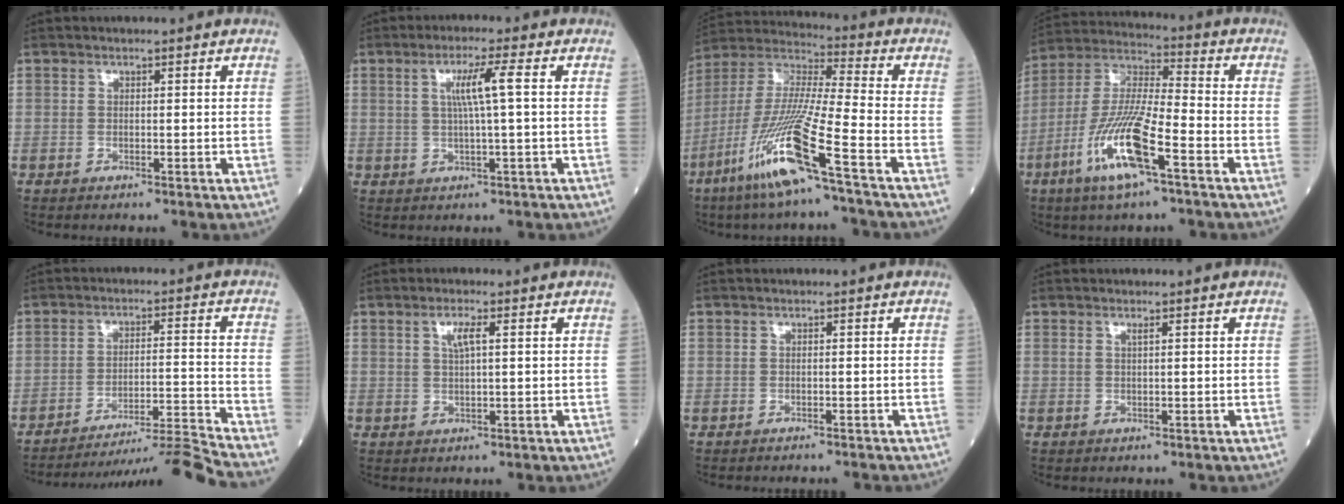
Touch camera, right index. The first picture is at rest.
{"total": 5.0, "force": [0.9, -0.7, 4.9], "torque": [-0.092, 0.004, 0.019]}
{"total": 15.9, "force": [-8.1, -0.6, 13.7], "torque": [-0.290, -0.028, -0.161]}
{"total": 13.7, "force": [-6.2, 1.8, 12.1], "torque": [-0.252, -0.011, -0.121]}
{"total": 12.7, "force": [-11.7, -4.6, 1.8], "torque": [-0.015, 0.007, -0.184]}
{"total": 2.6, "force": [1.0, 0.4, 2.3], "torque": [-0.048, 0.003, 0.018]}
{"total": 2.4, "force": [-2.2, 0.9, 0.3], "torque": [-0.004, -0.001, -0.030]}
{"total": 0.5, "force": [0.3, -0.1, 0.4], "torque": [-0.014, 0.000, 0.007]}